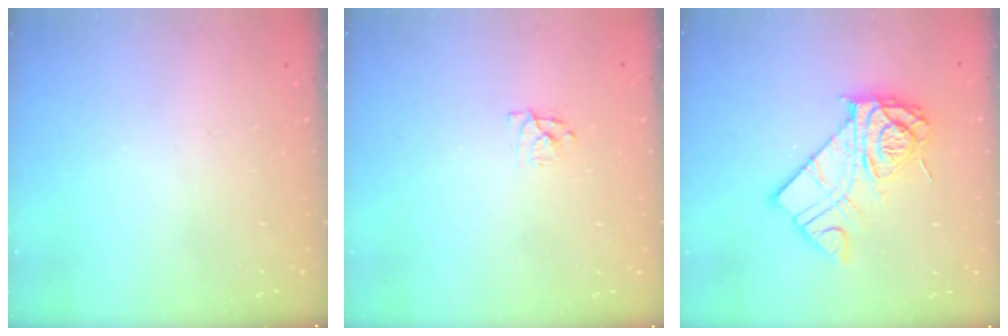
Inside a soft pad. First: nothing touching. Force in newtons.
{"total": 4.9, "press": 4.9, "slide": 0.5}
{"total": 12.0, "press": 12.0, "slide": 0.8}